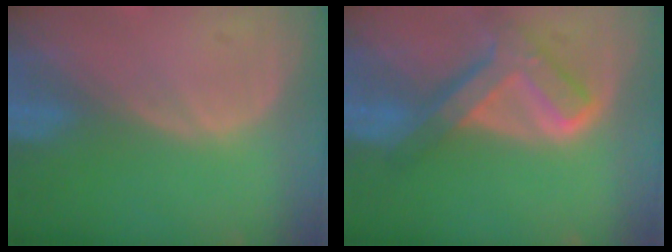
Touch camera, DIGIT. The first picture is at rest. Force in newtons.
{"total": 7.8, "press": 6.6, "slide": 4.1}